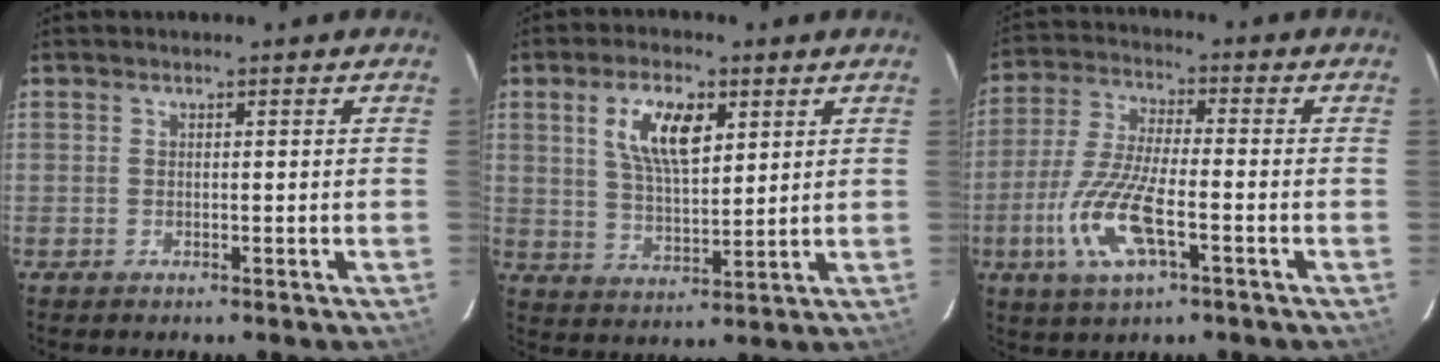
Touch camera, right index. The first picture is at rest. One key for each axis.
{"total": 9.6, "fx": 3.9, "fy": 4.3, "fz": 7.7, "tx": -0.144, "ty": 0.010, "tz": 0.076}
{"total": 12.8, "fx": -4.8, "fy": 3.9, "fz": 11.2, "tx": -0.245, "ty": -0.010, "tz": -0.093}